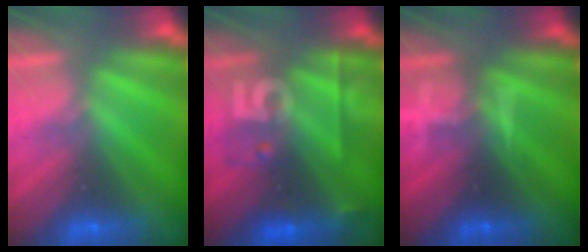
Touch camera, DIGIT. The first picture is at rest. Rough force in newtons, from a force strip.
{"total": 2.4}
{"total": 3.2}